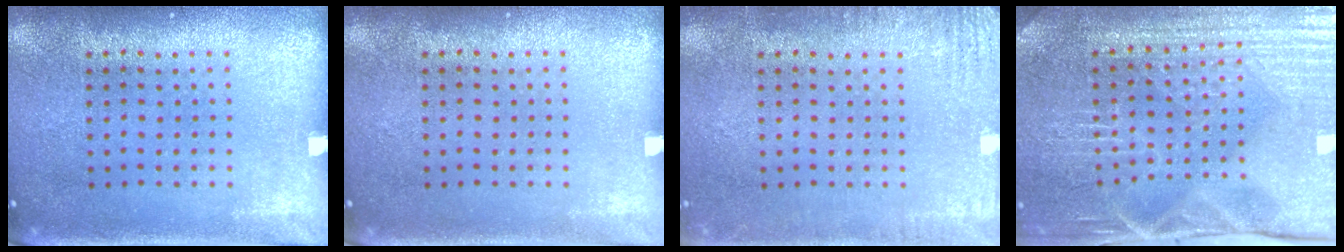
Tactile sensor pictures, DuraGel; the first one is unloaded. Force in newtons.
{"total": 0.0}
{"total": 2.3, "press": 2.2, "slide": 0.4}
{"total": 4.0, "press": 3.9, "slide": 0.6}